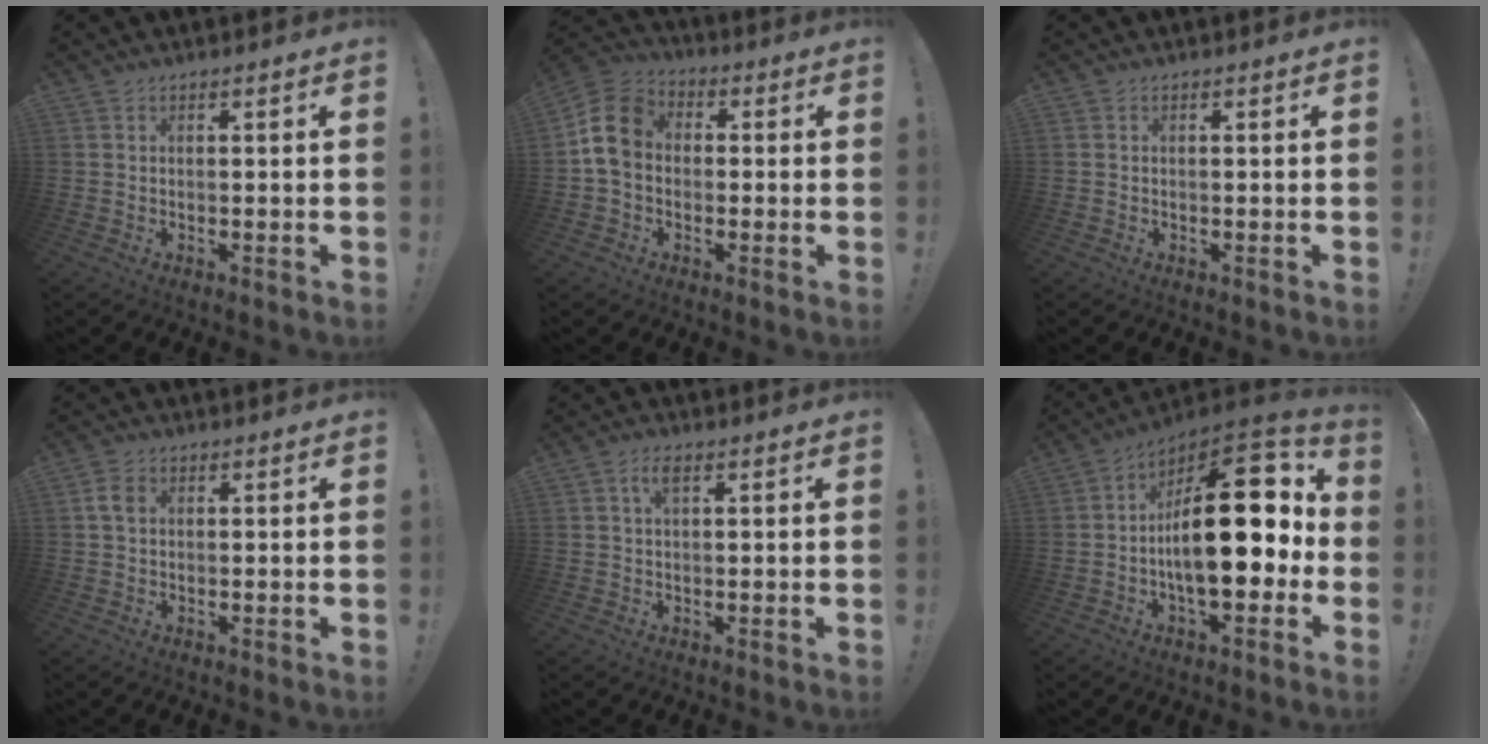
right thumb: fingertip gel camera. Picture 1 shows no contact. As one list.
[{"total": 11.5, "force": [0.5, 9.0, 7.2], "torque": [-0.125, 0.022, 0.014]}, {"total": 0.0}, {"total": 3.8, "force": [0.9, 2.6, 2.7], "torque": [-0.048, 0.006, 0.018]}, {"total": 3.5, "force": [1.3, 1.6, 2.9], "torque": [-0.057, 0.006, 0.021]}, {"total": 24.6, "force": [0.8, 10.9, 22.1], "torque": [-0.338, -0.008, 0.011]}]